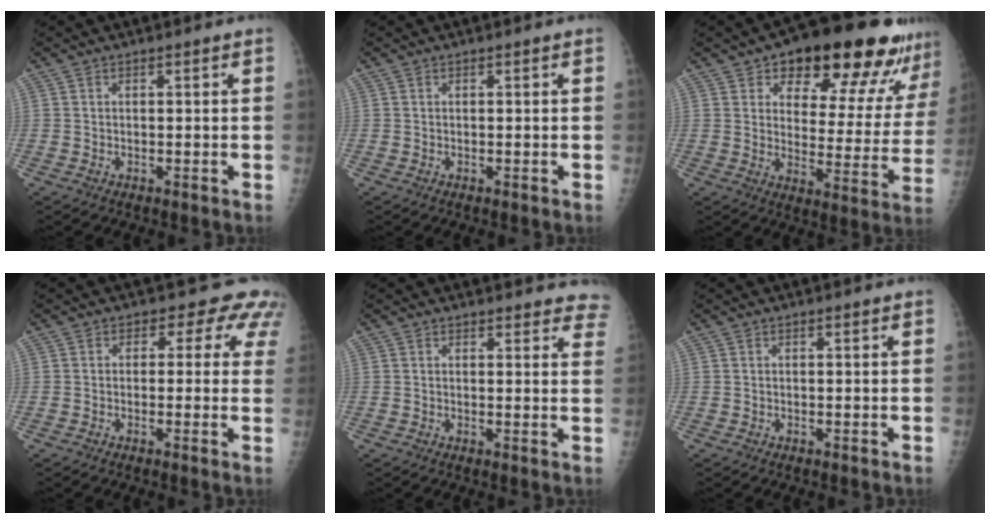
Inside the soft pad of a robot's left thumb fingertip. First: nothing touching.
{"total": 0.0}
{"total": 22.4, "force": [15.6, 8.5, 13.6], "torque": [-0.136, -0.059, 0.205]}
{"total": 5.8, "force": [3.9, 3.9, 1.7], "torque": [0.019, -0.010, 0.018]}
{"total": 9.3, "force": [8.6, 3.0, 1.9], "torque": [0.030, -0.032, 0.072]}
{"total": 0.7, "force": [0.5, 0.0, 0.4], "torque": [-0.008, 0.001, 0.009]}